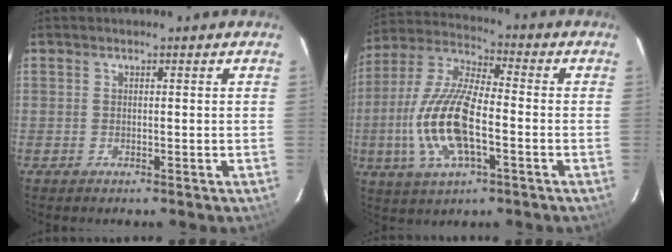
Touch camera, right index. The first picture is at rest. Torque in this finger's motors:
{"motor_torque": [2.14, 0.00, 1.05, 0.21]}